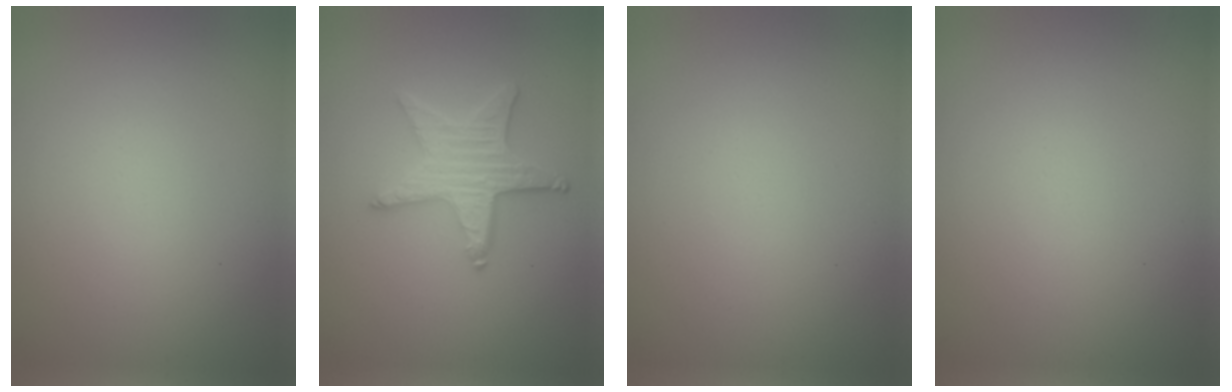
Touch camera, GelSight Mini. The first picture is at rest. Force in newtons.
{"total": 4.1, "press": 3.6, "slide": 1.8}
{"total": 0.0}
{"total": 0.0}